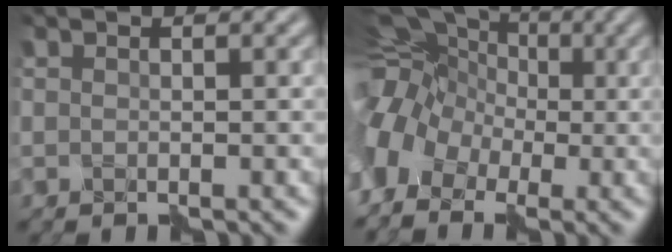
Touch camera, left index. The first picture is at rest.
{"total": 10.6, "force": [-3.0, 8.5, 5.5], "torque": [-0.138, -0.016, -0.052]}